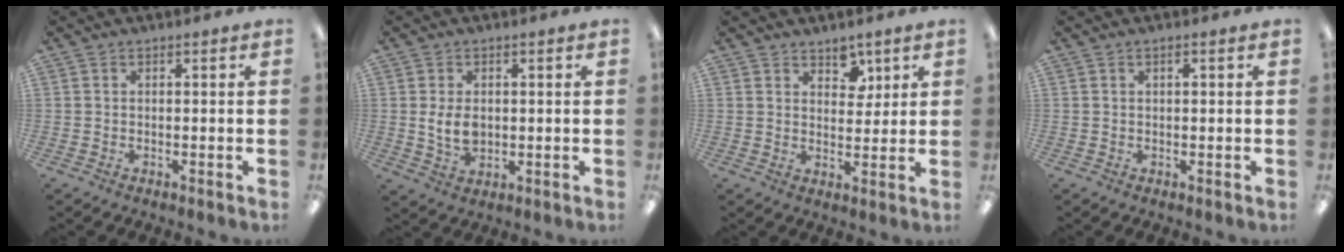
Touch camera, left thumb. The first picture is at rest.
{"total": 5.6, "force": [0.4, 4.0, 4.0], "torque": [-0.081, -0.001, 0.005]}
{"total": 5.2, "force": [3.8, 3.1, 1.6], "torque": [0.006, -0.024, 0.062]}
{"total": 0.9, "force": [0.4, 0.3, 0.7], "torque": [-0.014, 0.003, 0.007]}